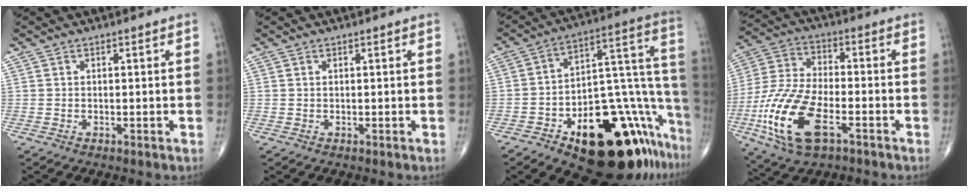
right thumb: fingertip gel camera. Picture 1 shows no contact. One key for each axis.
{"total": 0.0}
{"total": 29.6, "fx": -14.6, "fy": 12.6, "fz": 22.4, "tx": -0.212, "ty": 0.107, "tz": -0.207}
{"total": 17.9, "fx": -6.8, "fy": 8.3, "fz": 14.3, "tx": -0.308, "ty": 0.014, "tz": -0.126}